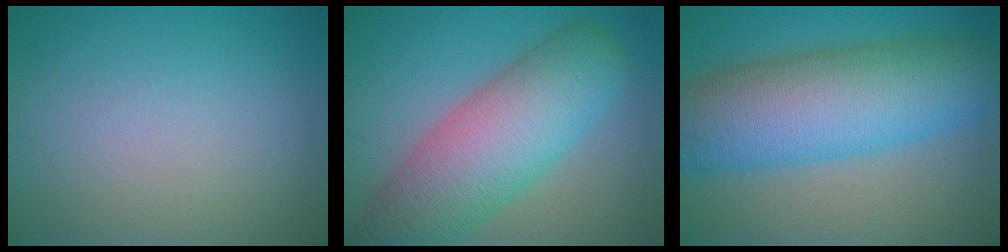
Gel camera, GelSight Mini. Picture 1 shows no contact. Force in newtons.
{"total": 10.3, "press": 10.3, "slide": 0.5}
{"total": 12.1, "press": 12.1, "slide": 0.3}